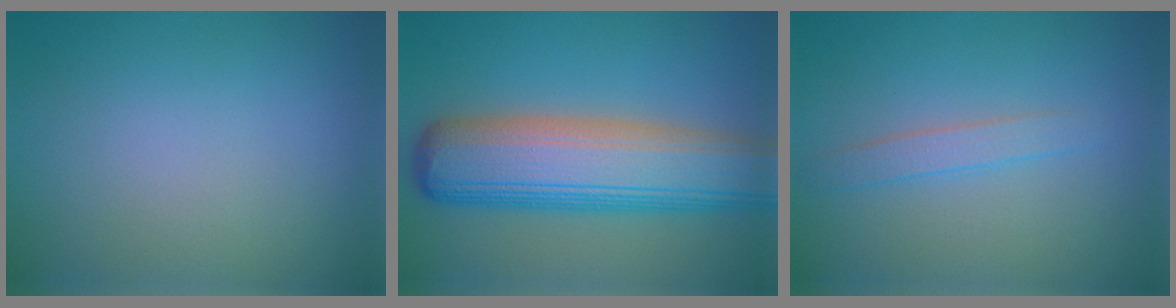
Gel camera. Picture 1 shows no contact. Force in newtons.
{"total": 10.5, "press": 10.5, "slide": 0.5}
{"total": 1.6, "press": 1.6, "slide": 0.1}